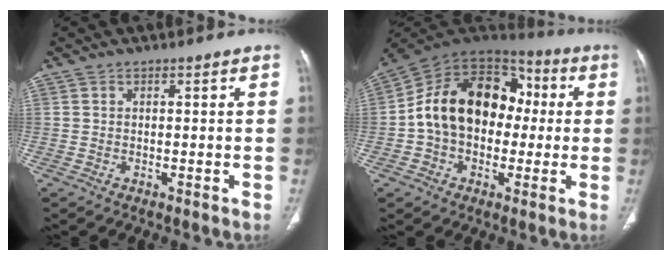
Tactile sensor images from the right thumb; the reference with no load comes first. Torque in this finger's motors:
{"motor_torque": [2.48, 2.53, 0.90, -0.64, 0.29]}